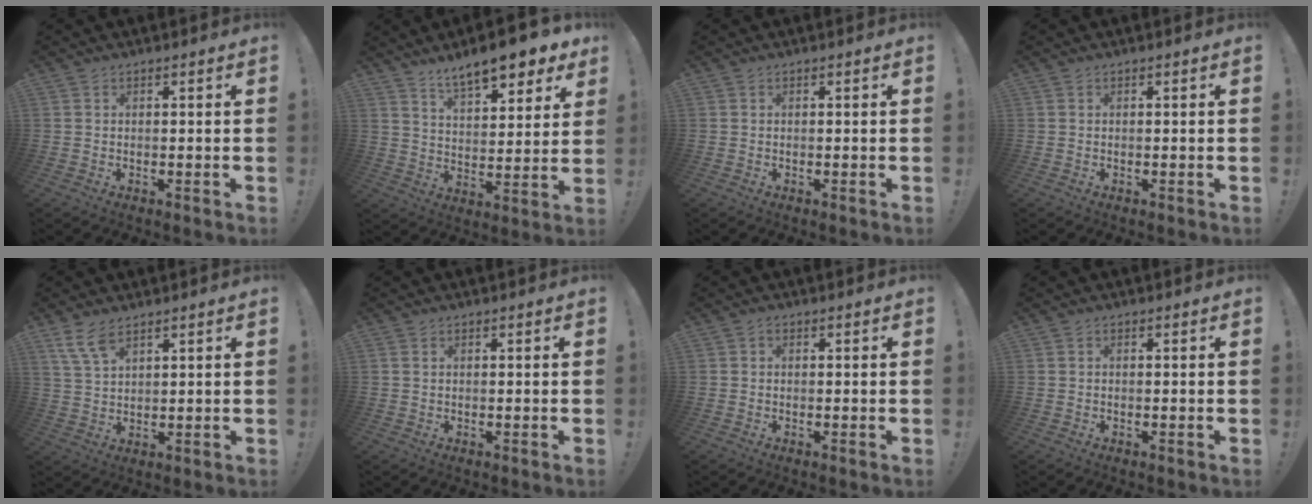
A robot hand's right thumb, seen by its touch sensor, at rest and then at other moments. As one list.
[{"total": 12.3, "force": [9.5, 3.7, 6.8], "torque": [-0.106, -0.068, 0.162]}, {"total": 0.0}, {"total": 0.0}, {"total": 6.6, "force": [4.7, 2.3, 3.9], "torque": [-0.079, -0.020, 0.090]}, {"total": 0.0}, {"total": 0.7, "force": [-0.3, 0.6, 0.3], "torque": [-0.006, 0.003, -0.006]}, {"total": 0.0}]